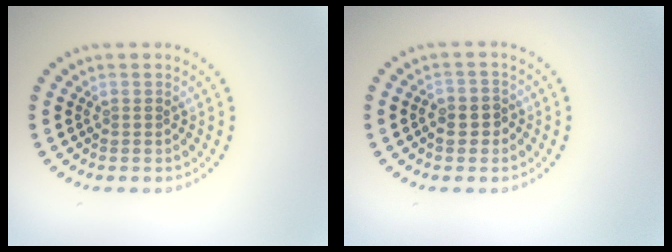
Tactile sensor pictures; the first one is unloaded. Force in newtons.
{"total": 1.9, "press": 1.7, "slide": 0.7}